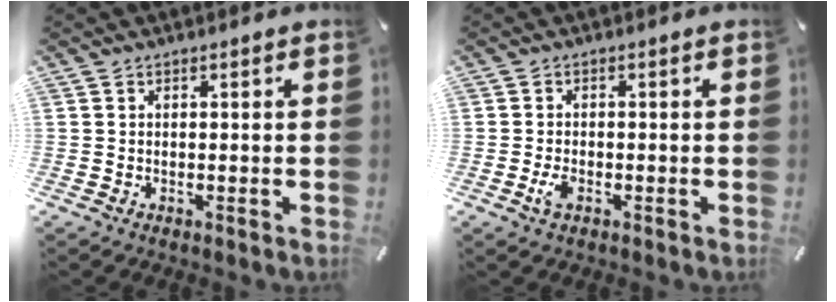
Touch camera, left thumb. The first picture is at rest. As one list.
[{"total": 2.7, "force": [-1.0, 1.4, 2.0], "torque": [-0.056, -0.005, -0.024]}]